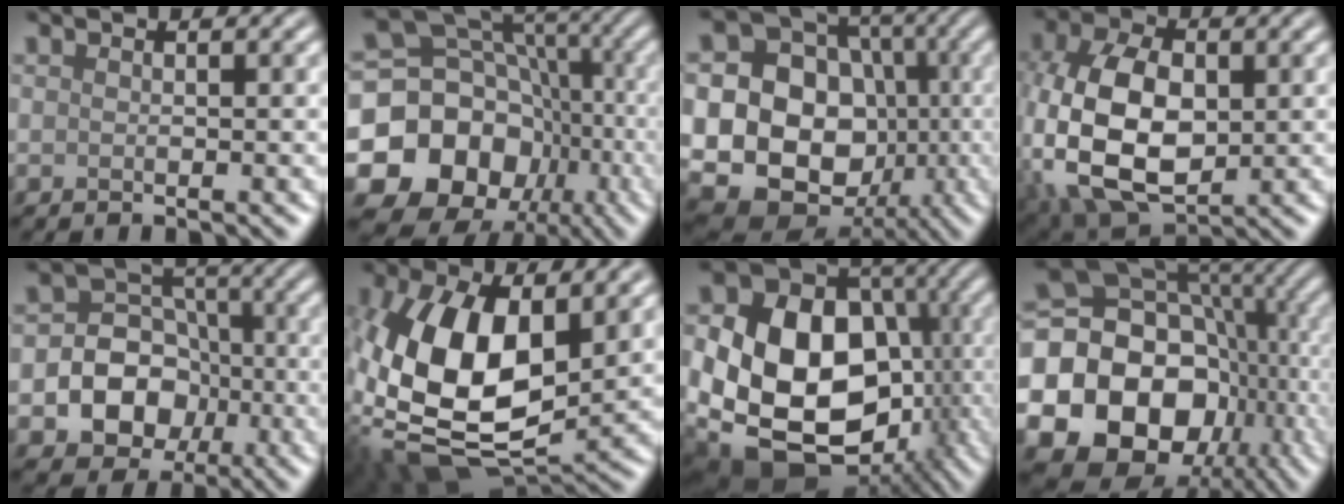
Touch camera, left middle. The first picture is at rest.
{"total": 16.2, "force": [-4.7, 13.8, 7.1], "torque": [-0.121, 0.002, -0.106]}
{"total": 19.6, "force": [-2.7, 17.1, 9.1], "torque": [-0.175, -0.003, -0.075]}
{"total": 12.3, "force": [-1.6, 7.7, 9.5], "torque": [-0.228, -0.012, -0.032]}
{"total": 7.8, "force": [-2.1, 6.8, 3.3], "torque": [-0.037, 0.014, -0.063]}
{"total": 15.4, "force": [0.3, 8.6, 12.8], "torque": [-0.276, -0.028, 0.010]}
{"total": 18.2, "force": [-2.6, 13.7, 11.6], "torque": [-0.192, -0.027, -0.022]}
{"total": 24.3, "force": [-6.4, 20.7, 11.1], "torque": [-0.194, -0.026, -0.130]}